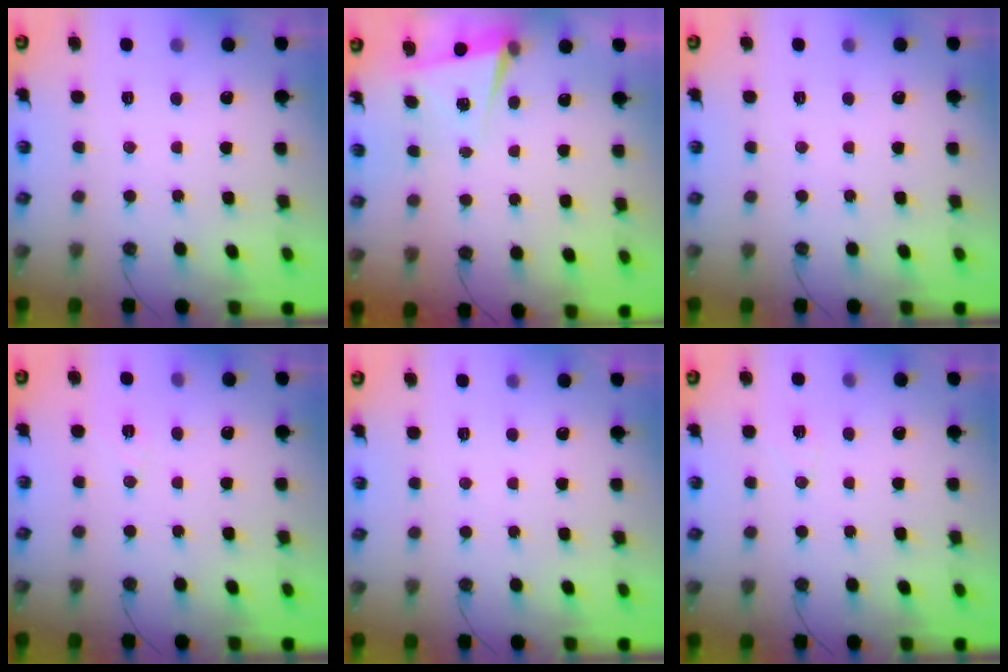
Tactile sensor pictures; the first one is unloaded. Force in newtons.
{"total": 3.4, "press": 2.9, "slide": 1.7}
{"total": 0.0}
{"total": 5.7, "press": 3.7, "slide": 4.4}
{"total": 0.0}
{"total": 5.1, "press": 4.7, "slide": 2.0}